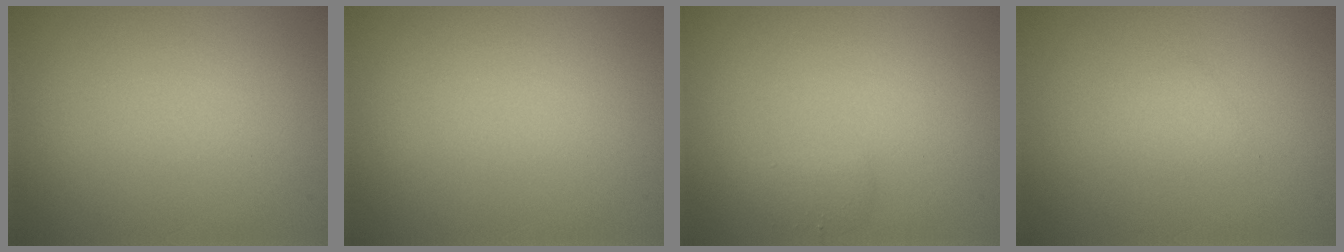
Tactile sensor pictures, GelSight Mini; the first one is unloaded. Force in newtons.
{"total": 0.0}
{"total": 1.0, "press": 0.9, "slide": 0.1}
{"total": 0.9, "press": 0.9, "slide": 0.1}